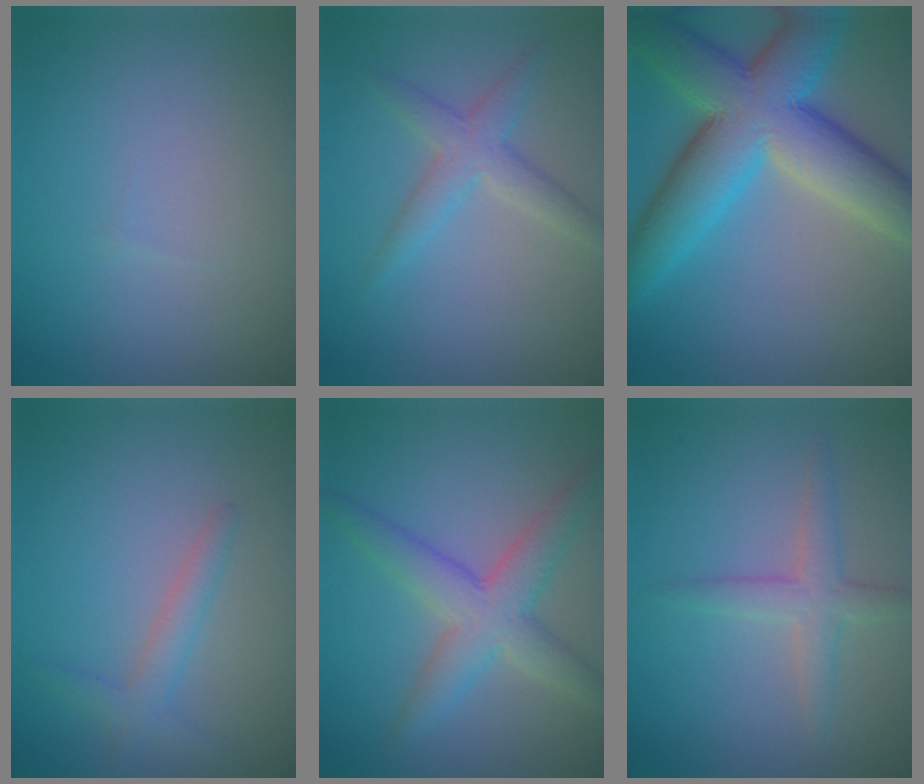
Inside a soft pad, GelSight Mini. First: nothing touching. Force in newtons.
{"total": 2.8, "press": 2.8, "slide": 0.0}
{"total": 11.5, "press": 11.5, "slide": 0.4}
{"total": 2.0, "press": 2.0, "slide": 0.1}
{"total": 4.8, "press": 4.8, "slide": 0.3}
{"total": 2.4, "press": 2.4, "slide": 0.2}